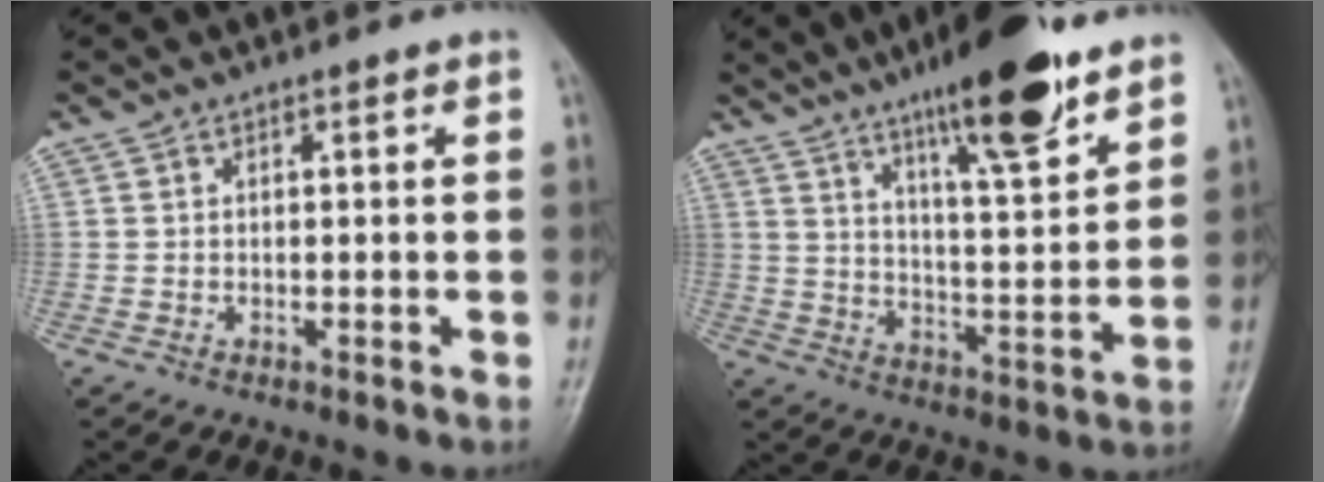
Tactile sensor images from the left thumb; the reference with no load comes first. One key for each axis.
{"total": 16.6, "fx": 11.0, "fy": 3.5, "fz": 11.9, "tx": -0.167, "ty": -0.059, "tz": 0.179}